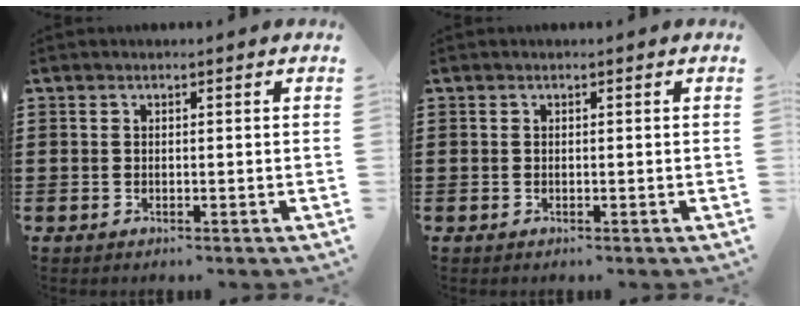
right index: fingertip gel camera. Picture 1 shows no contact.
{"total": 0.0}